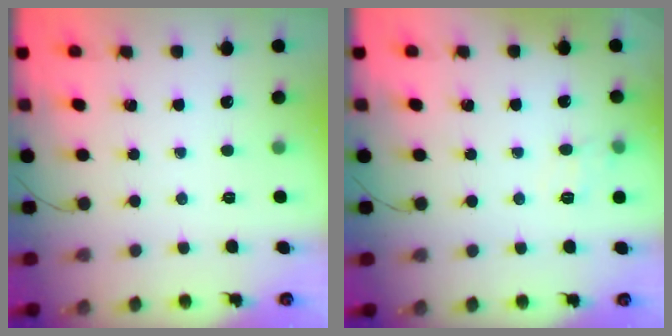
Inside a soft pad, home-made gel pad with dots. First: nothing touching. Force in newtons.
{"total": 4.5, "press": 4.2, "slide": 1.7}